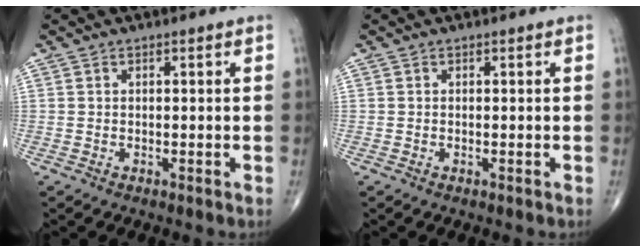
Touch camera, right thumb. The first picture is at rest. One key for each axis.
{"total": 0.0}